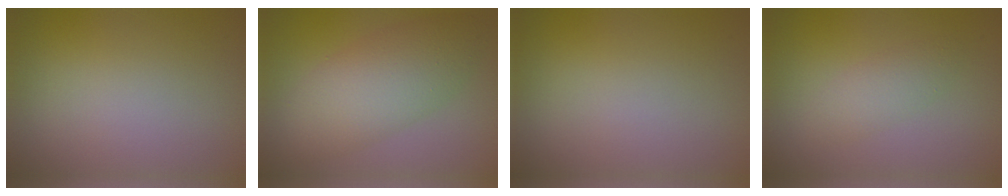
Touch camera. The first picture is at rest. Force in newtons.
{"total": 6.3, "press": 6.3, "slide": 0.2}
{"total": 0.0}
{"total": 1.8, "press": 1.8, "slide": 0.1}